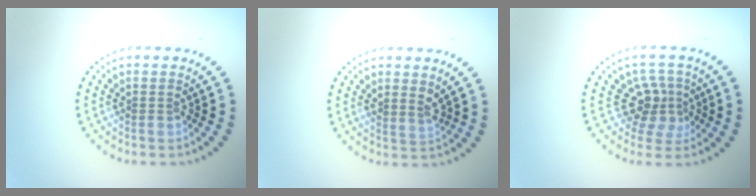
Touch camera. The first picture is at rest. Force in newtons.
{"total": 1.4, "press": 1.1, "slide": 0.9}
{"total": 3.1, "press": 2.2, "slide": 2.1}